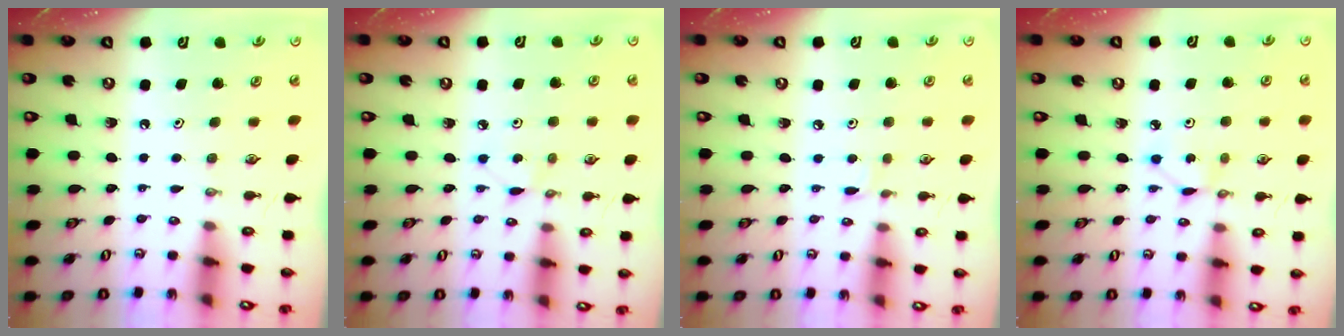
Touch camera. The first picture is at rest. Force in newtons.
{"total": 2.9, "press": 2.8, "slide": 0.4}
{"total": 2.2, "press": 2.2, "slide": 0.3}
{"total": 1.7, "press": 1.7, "slide": 0.3}